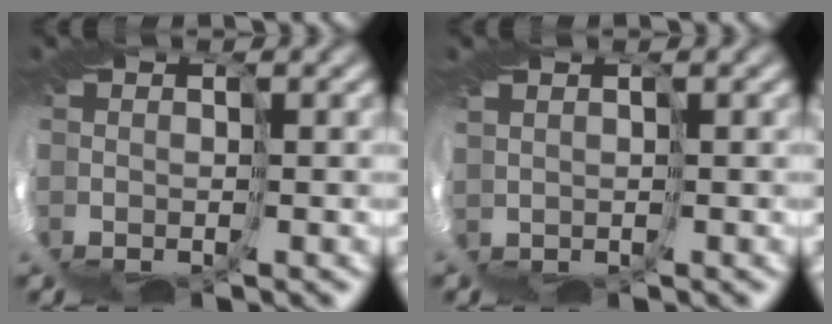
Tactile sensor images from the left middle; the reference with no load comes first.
{"total": 3.1, "force": [2.2, -1.2, -1.8], "torque": [0.036, -0.007, 0.046]}